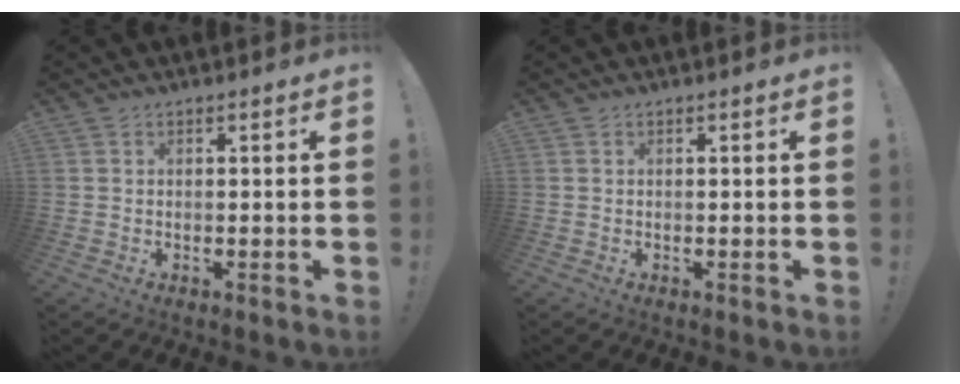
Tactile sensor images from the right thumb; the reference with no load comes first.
{"total": 0.0}